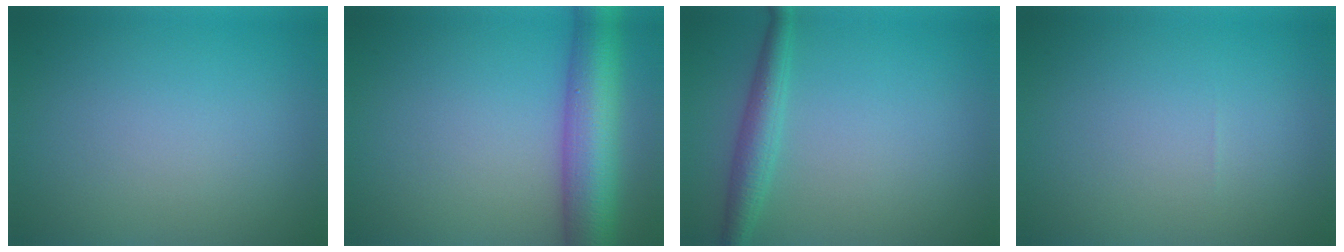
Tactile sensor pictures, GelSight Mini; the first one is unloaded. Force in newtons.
{"total": 7.9, "press": 7.9, "slide": 0.2}
{"total": 2.5, "press": 2.5, "slide": 0.1}
{"total": 0.0}